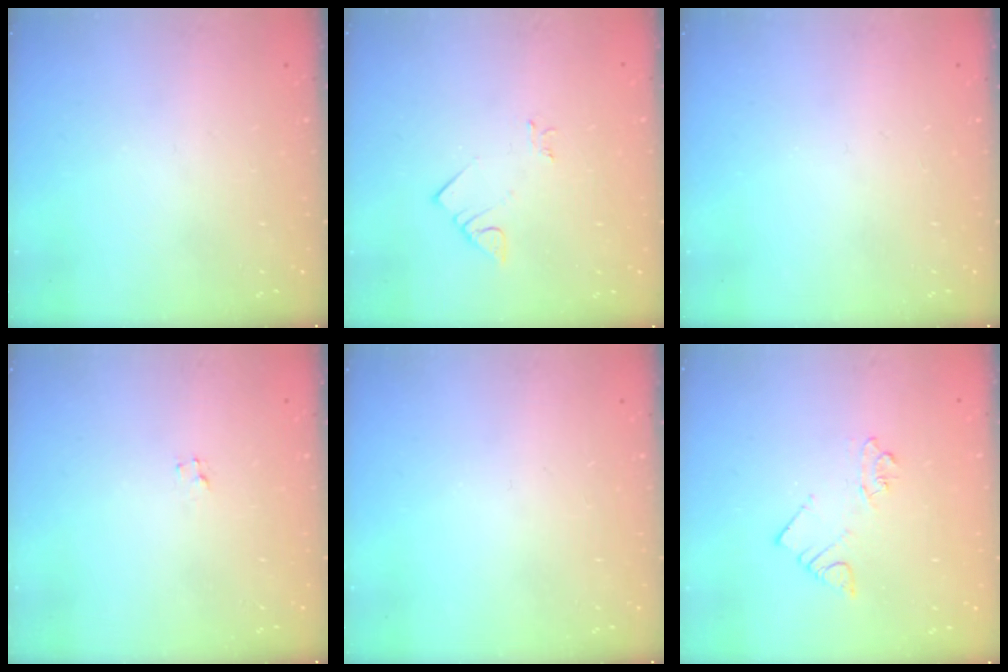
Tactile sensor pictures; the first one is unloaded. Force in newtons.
{"total": 2.3, "press": 2.3, "slide": 0.3}
{"total": 0.0}
{"total": 2.0, "press": 2.0, "slide": 0.2}
{"total": 0.0}
{"total": 3.4, "press": 3.3, "slide": 0.3}